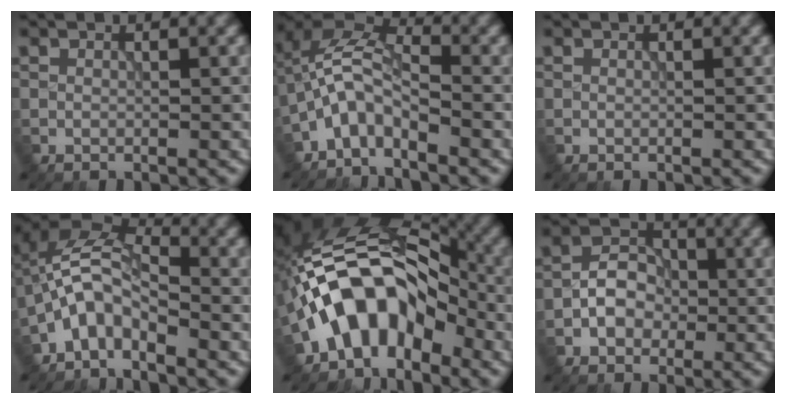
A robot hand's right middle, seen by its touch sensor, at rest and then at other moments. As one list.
[{"total": 5.0, "force": [-3.0, 2.1, 3.4], "torque": [-0.068, 0.013, -0.072]}, {"total": 0.0}, {"total": 5.4, "force": [-2.8, 2.8, 3.8], "torque": [-0.073, 0.012, -0.070]}, {"total": 10.0, "force": [-4.0, 5.9, 7.0], "torque": [-0.100, 0.027, -0.081]}, {"total": 3.6, "force": [-0.9, 2.8, 2.2], "torque": [-0.033, 0.008, -0.021]}]